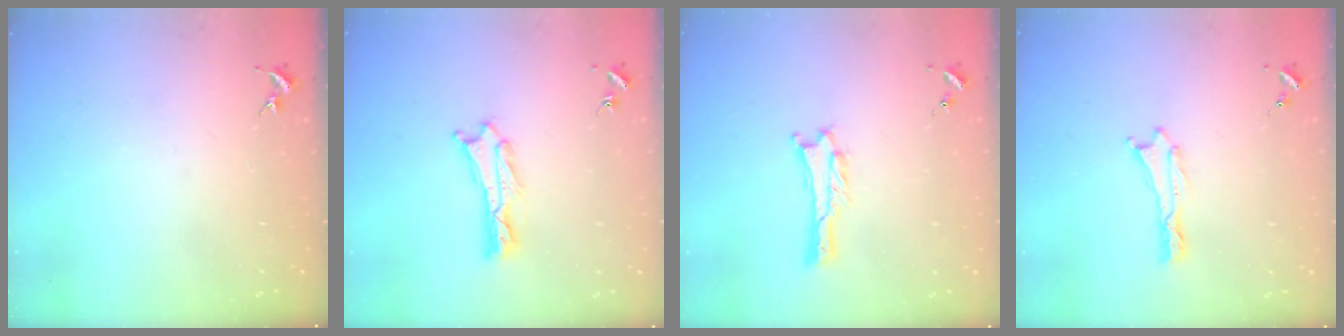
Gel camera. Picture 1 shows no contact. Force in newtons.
{"total": 1.1, "press": 1.1, "slide": 0.2}
{"total": 0.9, "press": 0.9, "slide": 0.1}
{"total": 0.0}